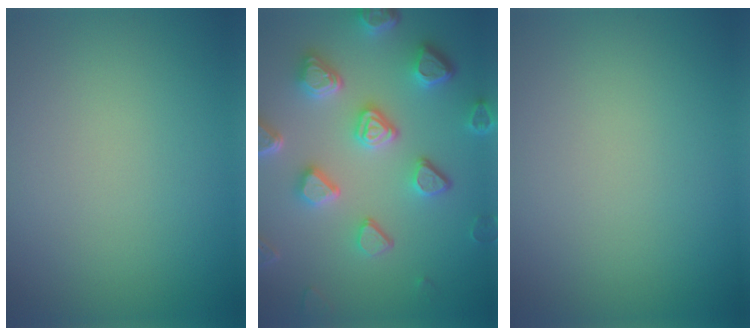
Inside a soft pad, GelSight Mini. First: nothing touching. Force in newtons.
{"total": 6.6, "press": 5.3, "slide": 3.9}
{"total": 0.0}